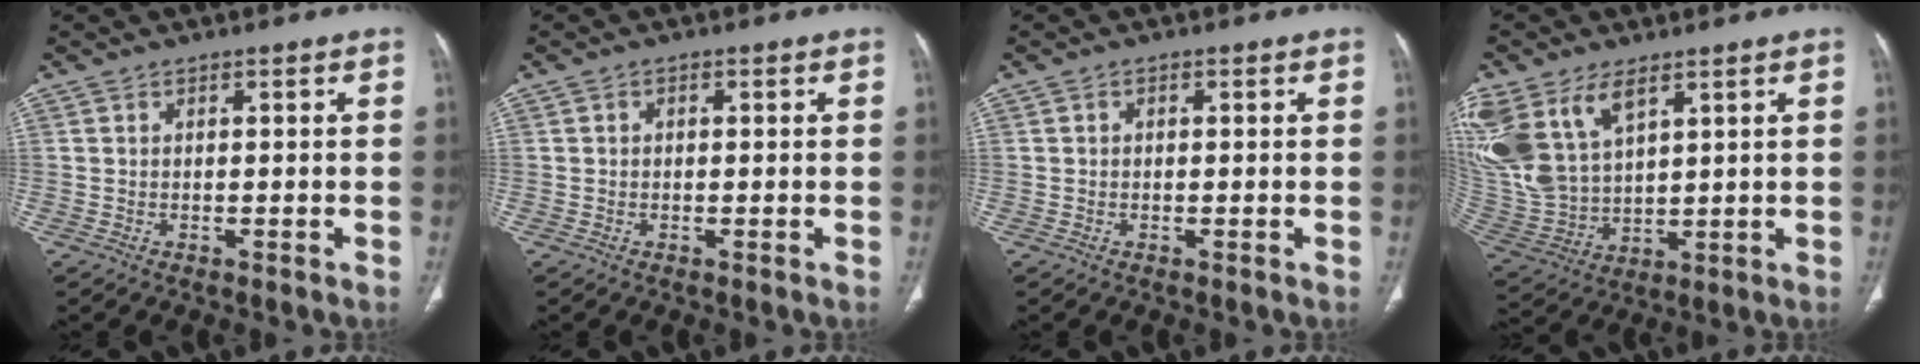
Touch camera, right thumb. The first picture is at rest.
{"total": 0.8, "force": [0.1, 0.6, 0.4], "torque": [-0.003, 0.002, -0.001]}
{"total": 0.5, "force": [0.1, 0.4, 0.3], "torque": [-0.002, 0.002, -0.002]}
{"total": 19.3, "force": [9.1, 11.4, 12.5], "torque": [-0.289, -0.012, 0.195]}